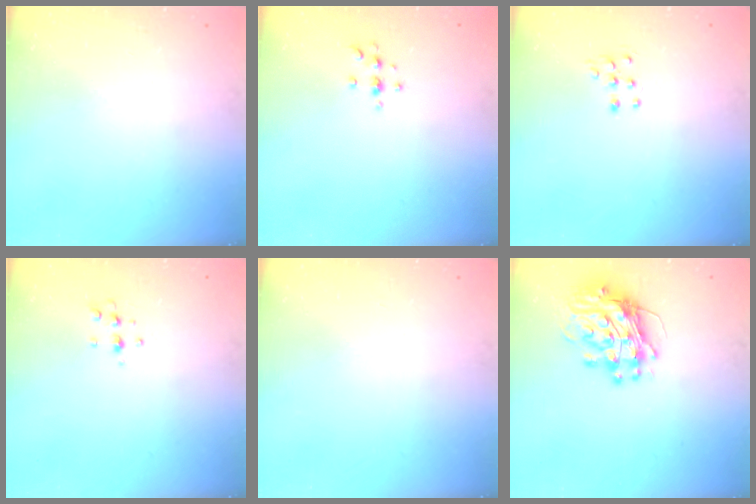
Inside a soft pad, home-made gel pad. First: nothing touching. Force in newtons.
{"total": 3.9, "press": 3.8, "slide": 0.5}
{"total": 6.4, "press": 6.3, "slide": 0.8}
{"total": 5.4, "press": 5.3, "slide": 1.1}
{"total": 0.0}
{"total": 13.1, "press": 13.1, "slide": 1.3}